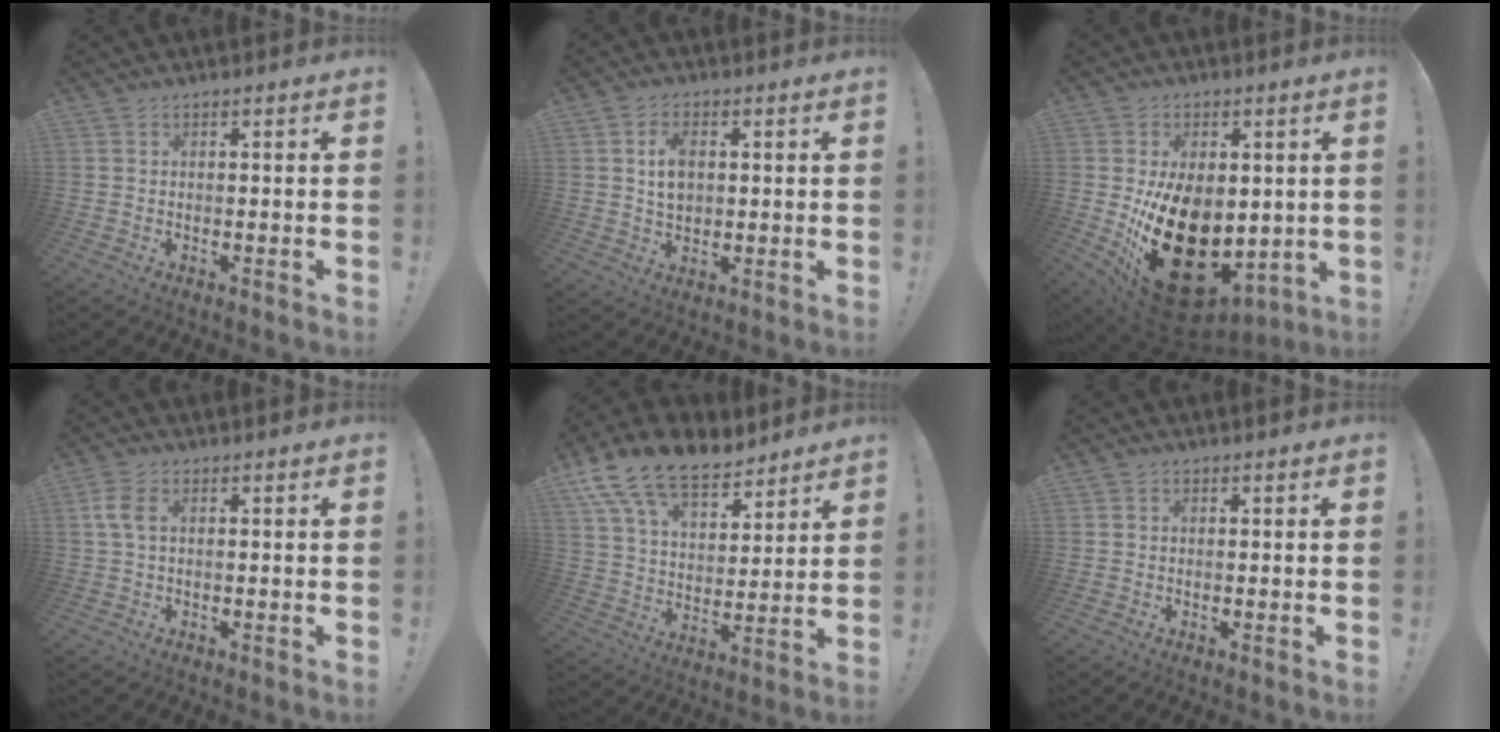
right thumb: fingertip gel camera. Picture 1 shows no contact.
{"total": 7.1, "force": [1.3, 4.9, 4.9], "torque": [-0.063, 0.001, 0.022]}
{"total": 25.7, "force": [-4.0, 17.4, 18.4], "torque": [-0.312, 0.006, -0.038]}
{"total": 4.7, "force": [0.8, 2.6, 3.8], "torque": [-0.084, 0.006, 0.013]}
{"total": 16.2, "force": [11.5, 8.2, 8.0], "torque": [-0.146, -0.080, 0.215]}
{"total": 0.7, "force": [0.0, 0.6, 0.2], "torque": [-0.003, 0.004, -0.001]}